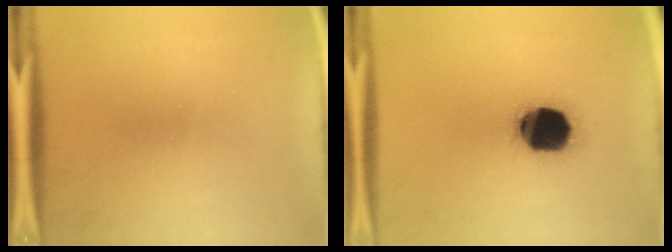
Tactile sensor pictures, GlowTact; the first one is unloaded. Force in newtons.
{"total": 19.1}